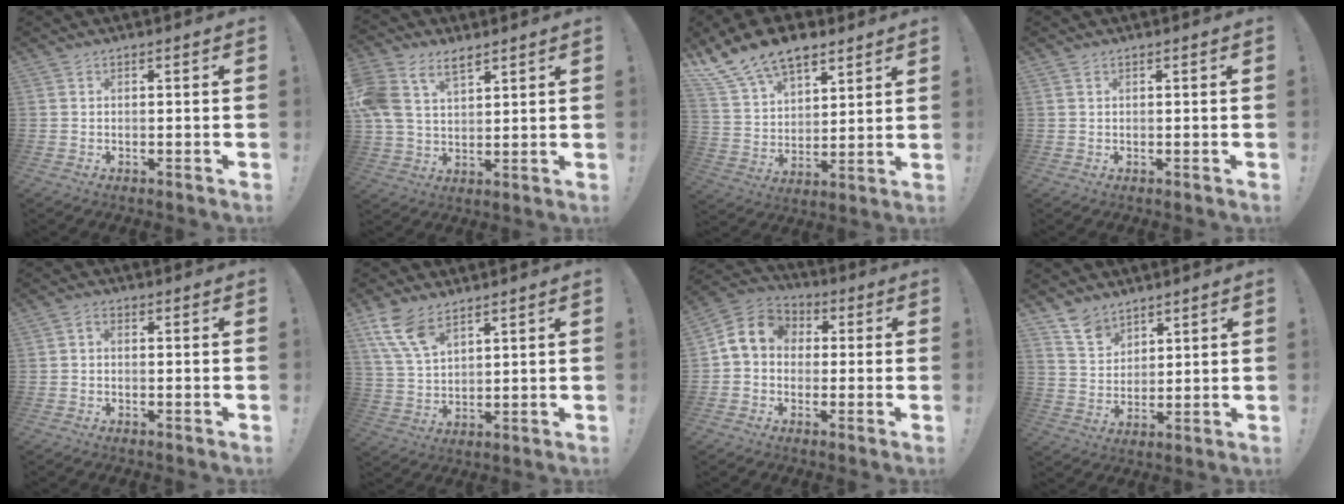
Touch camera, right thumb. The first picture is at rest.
{"total": 11.9, "force": [6.7, 7.4, 6.6], "torque": [-0.149, -0.022, 0.133]}
{"total": 15.1, "force": [11.0, 8.0, 6.6], "torque": [-0.128, -0.071, 0.208]}
{"total": 0.5, "force": [0.3, 0.3, 0.3], "torque": [-0.003, -0.003, 0.006]}
{"total": 1.5, "force": [-0.7, 0.9, 1.0], "torque": [-0.017, 0.005, -0.013]}
{"total": 10.1, "force": [6.6, 5.1, 5.8], "torque": [-0.122, -0.025, 0.128]}
{"total": 9.8, "force": [1.3, 8.1, 5.2], "torque": [-0.084, 0.016, 0.031]}
{"total": 8.0, "force": [6.5, 4.5, 1.7], "torque": [-0.038, -0.044, 0.126]}